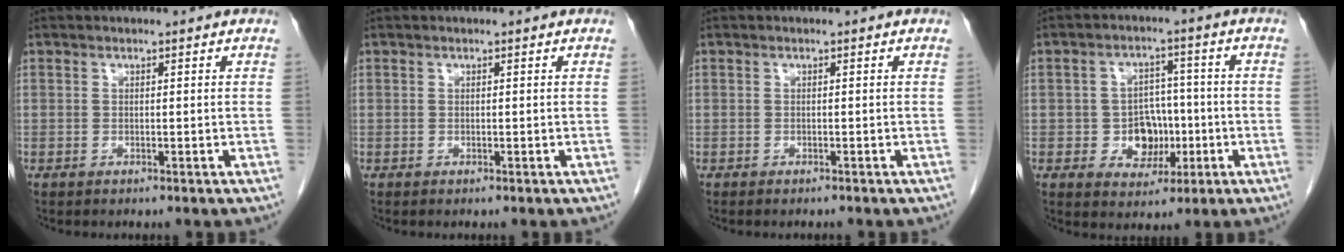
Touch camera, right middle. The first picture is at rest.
{"total": 0.0}
{"total": 0.6, "force": [-0.5, -0.4, 0.0], "torque": [-0.007, -0.003, -0.009]}
{"total": 5.9, "force": [-1.3, 4.6, 3.5], "torque": [-0.053, 0.014, -0.014]}